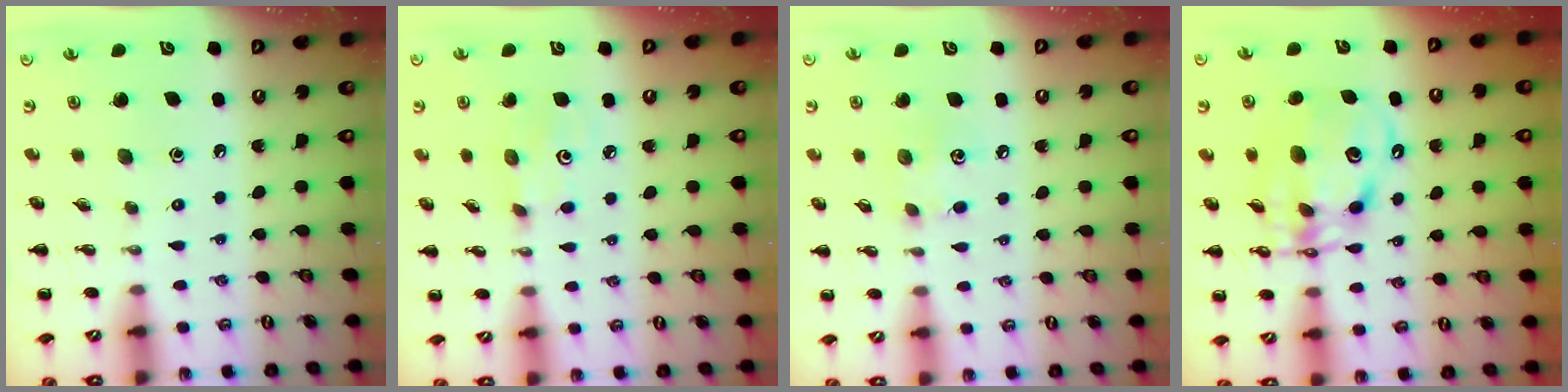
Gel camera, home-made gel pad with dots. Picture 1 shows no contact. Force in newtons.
{"total": 2.7, "press": 2.7, "slide": 0.3}
{"total": 5.5, "press": 5.3, "slide": 1.3}
{"total": 10.5, "press": 10.0, "slide": 3.0}